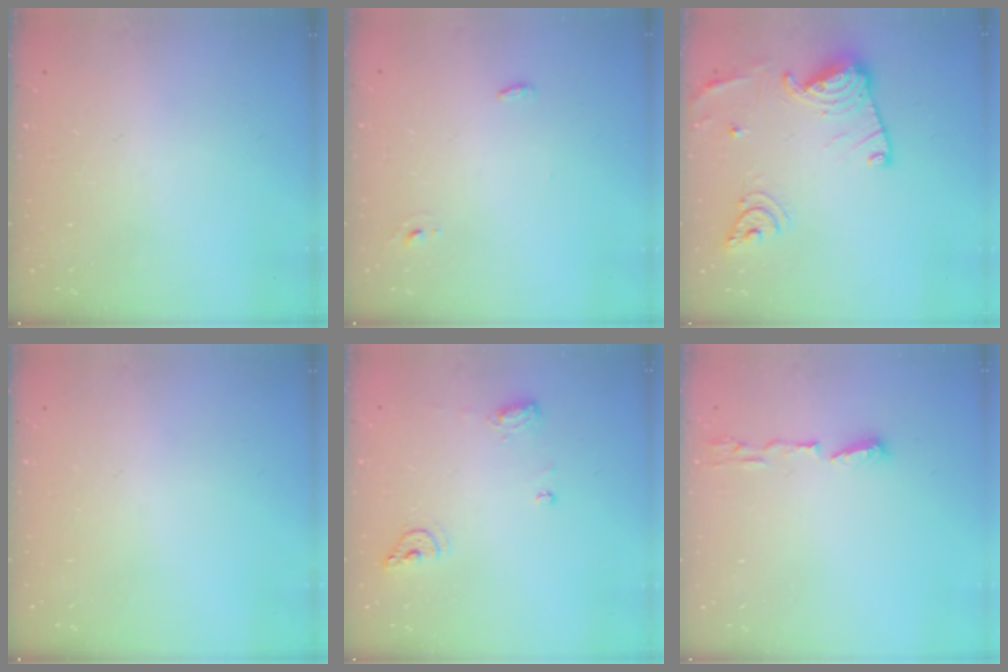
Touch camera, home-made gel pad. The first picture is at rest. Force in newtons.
{"total": 3.1, "press": 2.8, "slide": 1.2}
{"total": 17.0, "press": 16.9, "slide": 1.7}
{"total": 0.0}
{"total": 7.9, "press": 7.8, "slide": 1.1}
{"total": 6.0, "press": 5.8, "slide": 1.2}